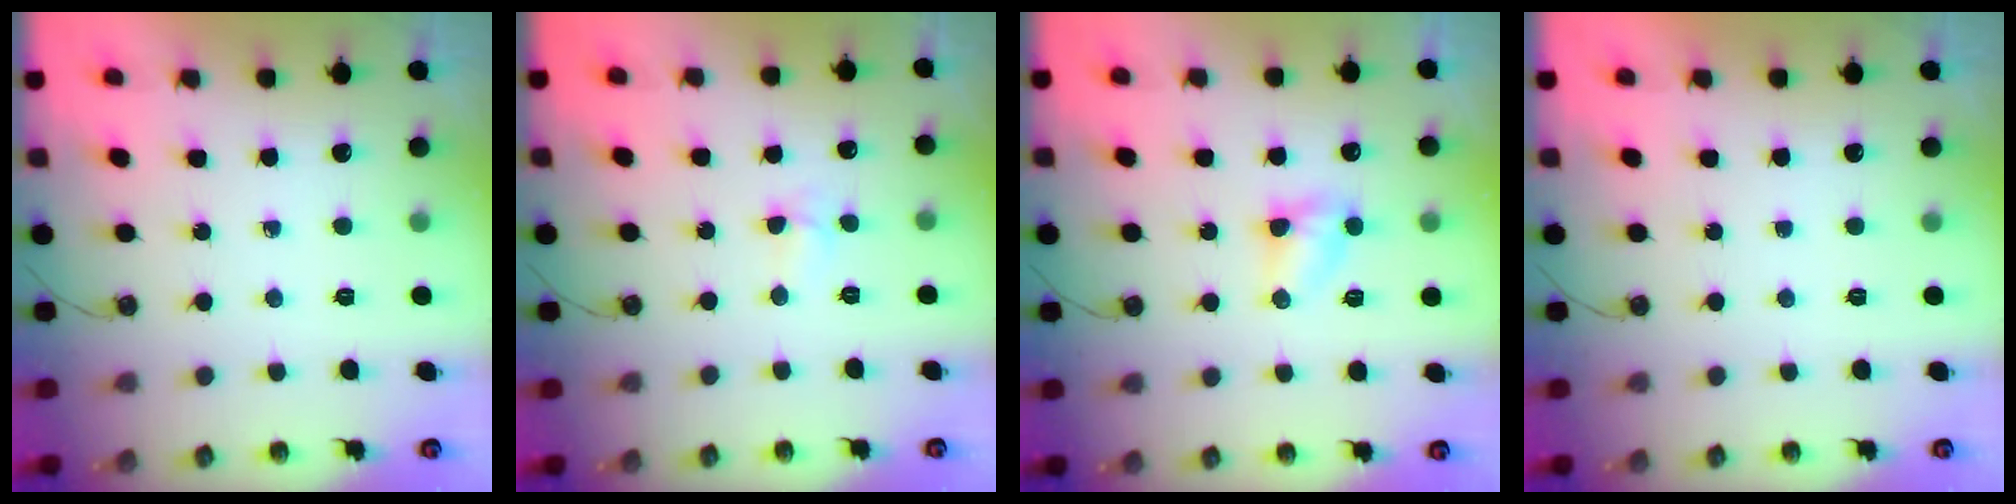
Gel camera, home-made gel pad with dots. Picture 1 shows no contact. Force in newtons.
{"total": 4.9, "press": 3.4, "slide": 3.5}
{"total": 4.9, "press": 4.8, "slide": 0.4}
{"total": 0.0}